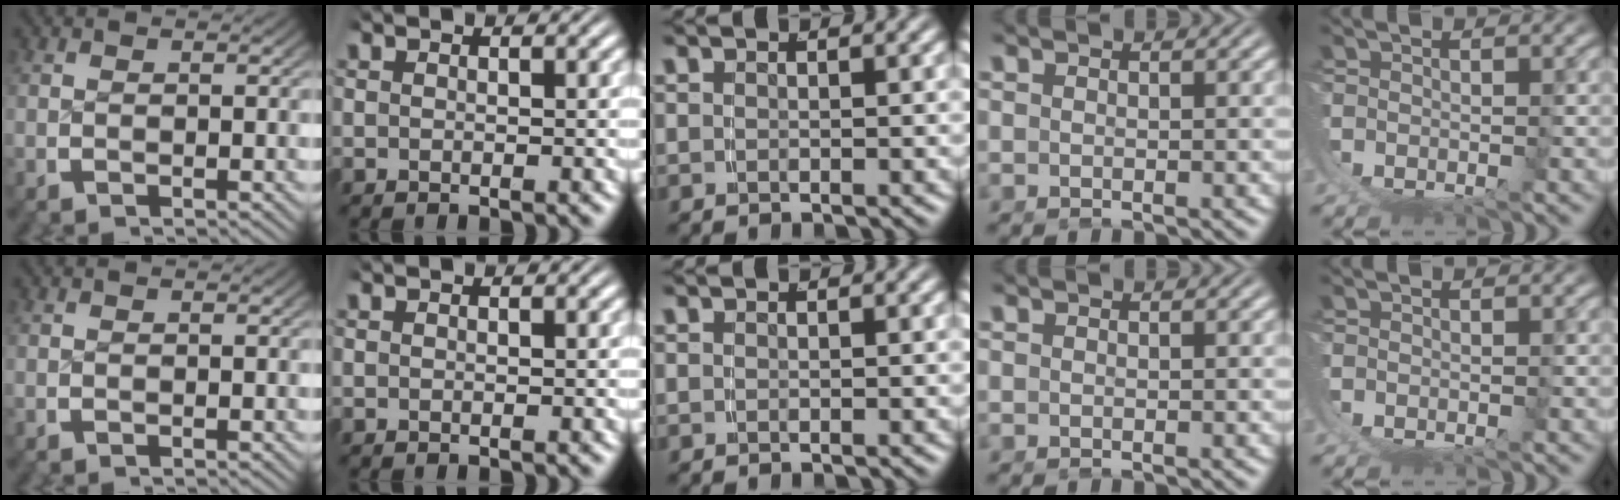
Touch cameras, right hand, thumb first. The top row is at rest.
{}